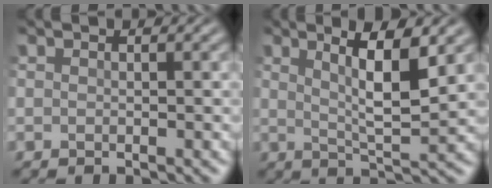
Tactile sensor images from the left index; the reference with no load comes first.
{"total": 5.6, "force": [2.0, 1.2, 5.2], "torque": [-0.081, -0.008, 0.035]}